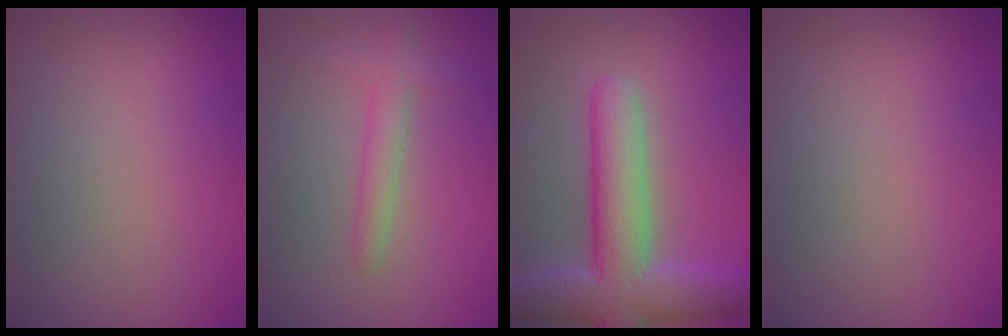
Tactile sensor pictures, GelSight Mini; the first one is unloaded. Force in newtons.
{"total": 2.6, "press": 2.6, "slide": 0.1}
{"total": 8.7, "press": 8.7, "slide": 0.7}
{"total": 0.0}